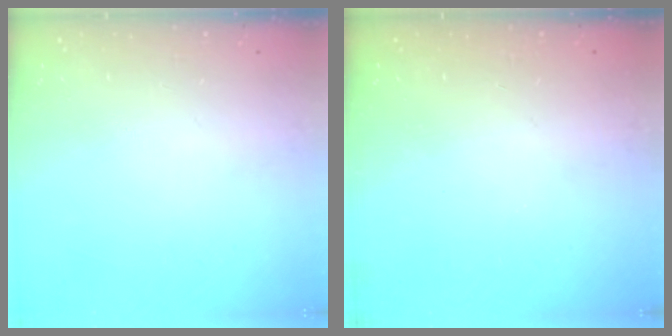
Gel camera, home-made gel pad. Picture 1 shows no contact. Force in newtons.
{"total": 0.0}